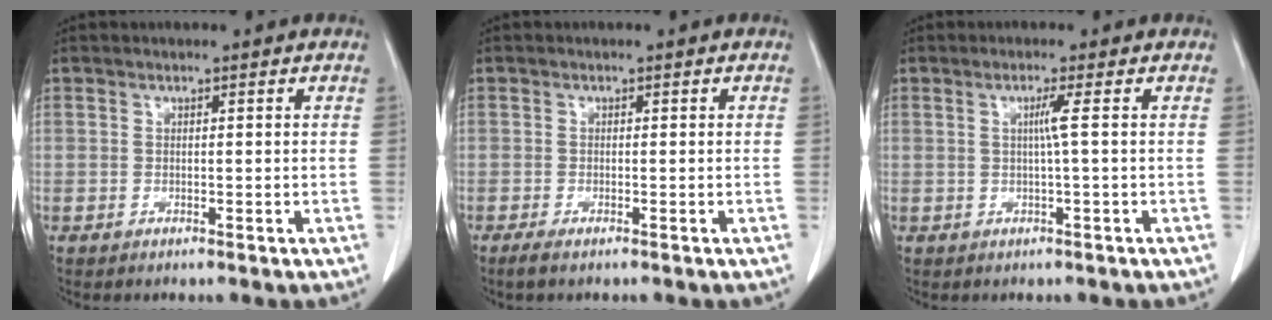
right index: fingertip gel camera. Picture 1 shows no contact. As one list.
[{"total": 1.5, "force": [-1.1, 0.2, 1.0], "torque": [-0.023, -0.005, -0.020]}, {"total": 2.1, "force": [0.2, -0.8, 1.9], "torque": [-0.036, -0.001, 0.004]}]